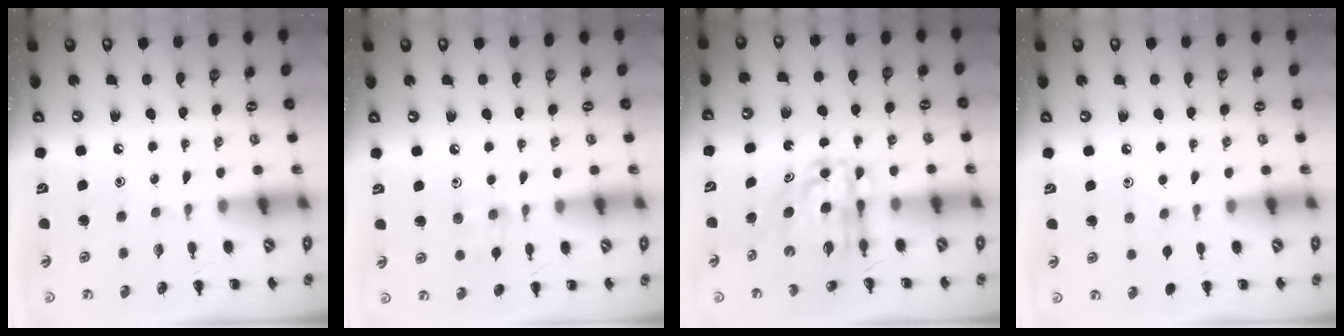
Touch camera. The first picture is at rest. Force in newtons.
{"total": 3.5, "press": 3.4, "slide": 1.1}
{"total": 8.6, "press": 8.0, "slide": 3.2}
{"total": 2.9, "press": 2.7, "slide": 1.2}